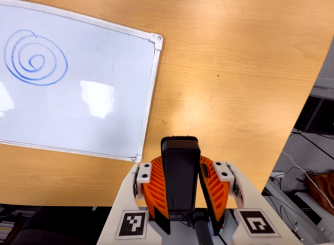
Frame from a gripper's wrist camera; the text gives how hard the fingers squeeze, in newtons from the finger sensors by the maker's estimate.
{"total": 9.8, "left": 7.8, "right": 11.7}